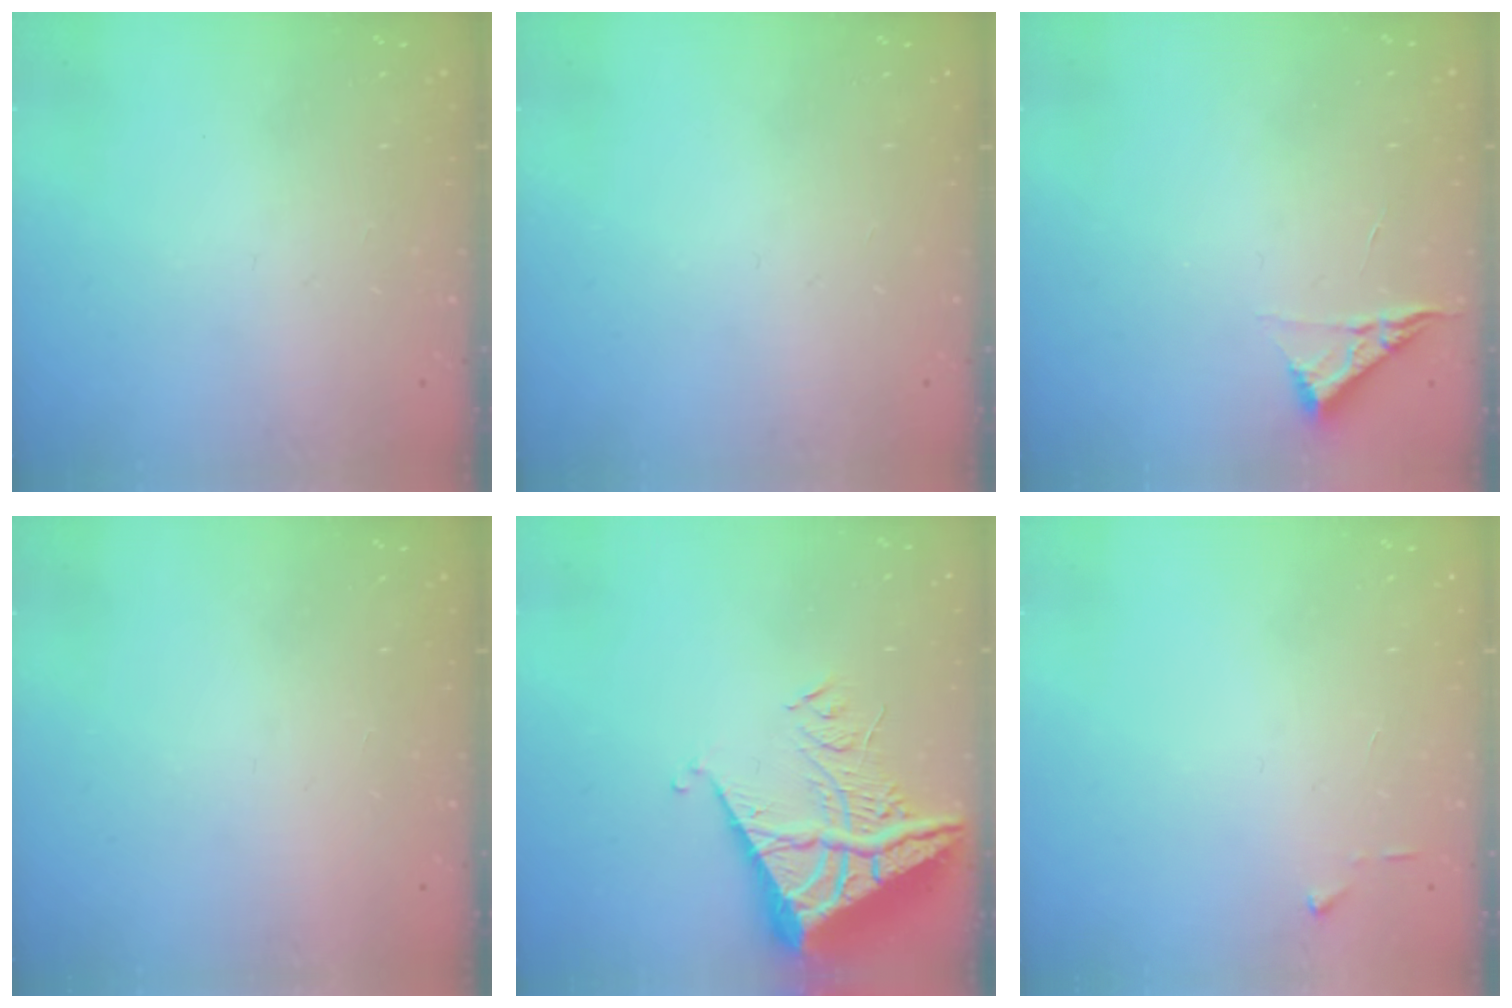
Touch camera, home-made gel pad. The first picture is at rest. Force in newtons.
{"total": 0.0}
{"total": 5.1, "press": 5.0, "slide": 0.7}
{"total": 1.5, "press": 1.5, "slide": 0.1}
{"total": 8.8, "press": 8.7, "slide": 0.8}
{"total": 3.0, "press": 2.9, "slide": 0.4}